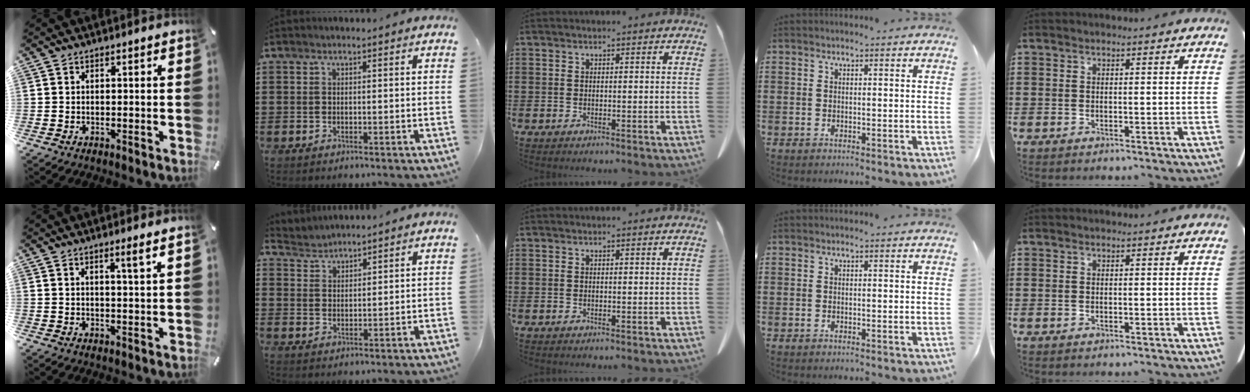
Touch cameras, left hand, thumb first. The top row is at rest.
{"thumb": {"total": 3.4, "force": [2.0, -0.1, 2.8], "torque": [-0.051, -0.006, 0.031]}, "index": {"total": 2.5, "force": [2.5, 0.3, -0.5], "torque": [0.001, -0.005, 0.046]}}